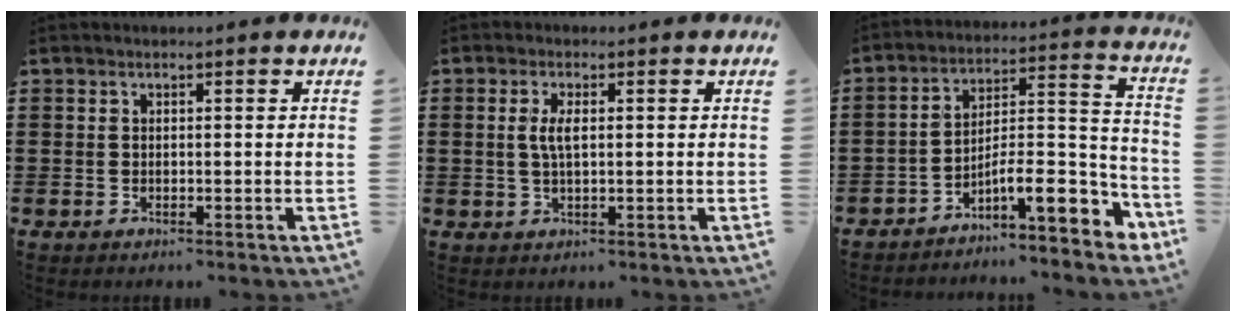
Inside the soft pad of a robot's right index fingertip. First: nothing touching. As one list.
[{"total": 3.1, "force": [0.5, 1.0, 2.9], "torque": [-0.058, 0.004, 0.006]}, {"total": 9.8, "force": [-5.7, 3.1, 7.4], "torque": [-0.109, -0.004, -0.103]}]